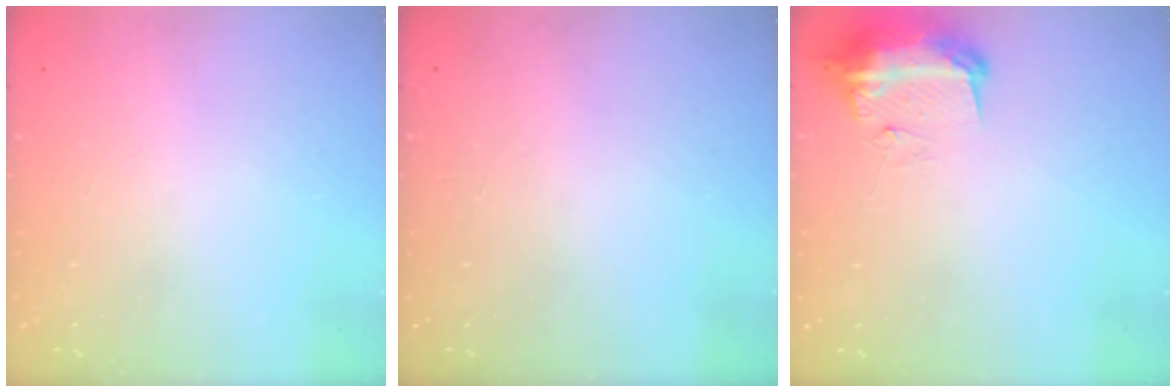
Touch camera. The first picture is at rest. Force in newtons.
{"total": 0.0}
{"total": 11.4, "press": 11.4, "slide": 1.1}